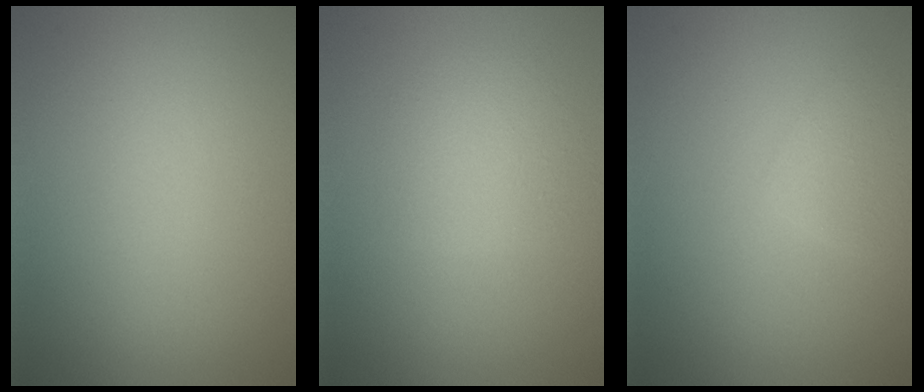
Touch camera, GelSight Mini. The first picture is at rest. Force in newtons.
{"total": 2.3, "press": 2.3, "slide": 0.1}
{"total": 1.6, "press": 1.6, "slide": 0.1}